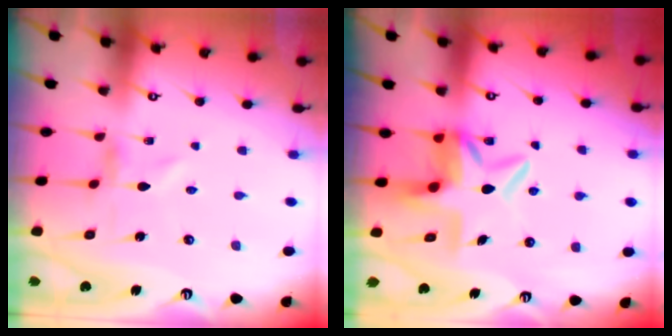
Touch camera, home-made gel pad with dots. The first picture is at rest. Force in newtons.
{"total": 9.3, "press": 9.3, "slide": 0.8}